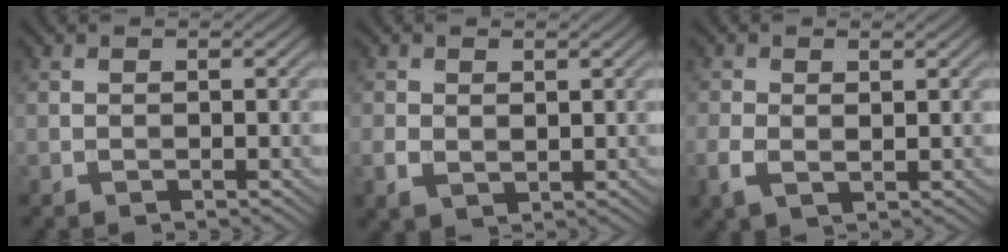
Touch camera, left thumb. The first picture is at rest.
{"total": 2.2, "force": [0.1, 1.5, 1.6], "torque": [-0.036, -0.007, 0.008]}
{"total": 2.7, "force": [0.1, 1.3, 2.3], "torque": [-0.056, -0.005, 0.002]}